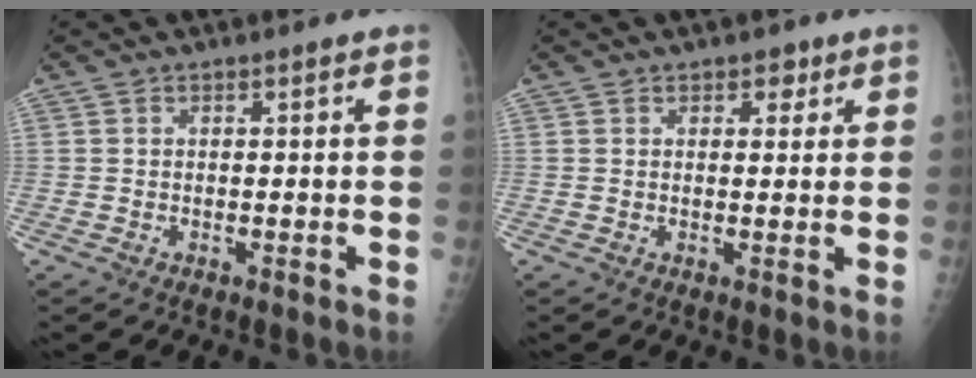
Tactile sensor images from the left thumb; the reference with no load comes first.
{"total": 2.9, "force": [1.6, 1.9, 1.4], "torque": [0.002, -0.005, 0.018]}